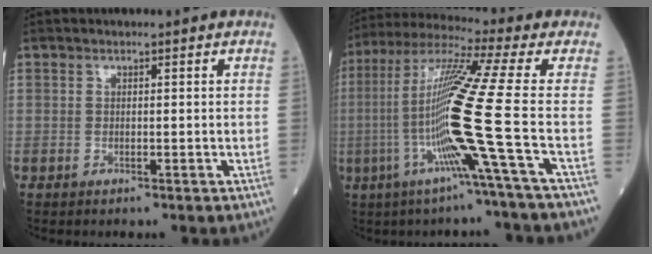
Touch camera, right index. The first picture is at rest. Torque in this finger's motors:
{"motor_torque": [1.21, -0.72, 1.06, 0.21]}